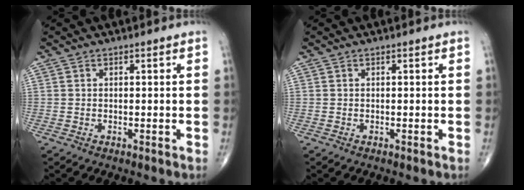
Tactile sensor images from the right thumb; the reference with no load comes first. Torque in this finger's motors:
{"motor_torque": [-0.17, 0.17, 0.00, 0.00, 0.00]}